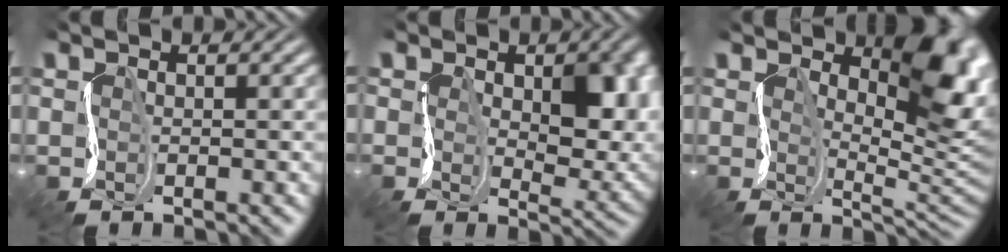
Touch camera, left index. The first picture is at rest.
{"total": 6.2, "force": [0.9, 3.8, 4.8], "torque": [-0.070, -0.030, 0.015]}
{"total": 7.0, "force": [3.3, 2.4, 5.7], "torque": [-0.085, -0.008, 0.047]}